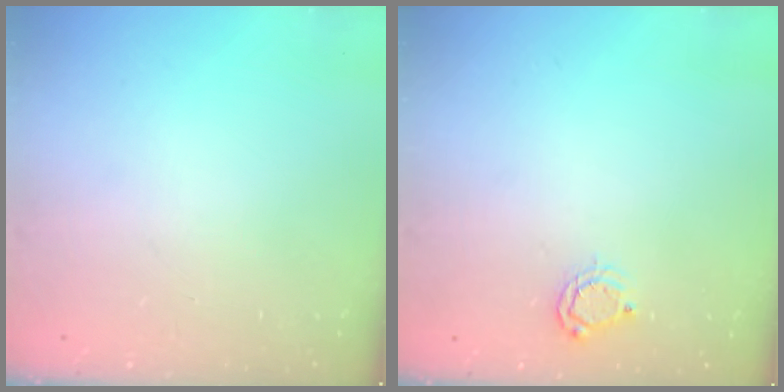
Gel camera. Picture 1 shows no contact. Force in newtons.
{"total": 5.7, "press": 5.7, "slide": 0.3}